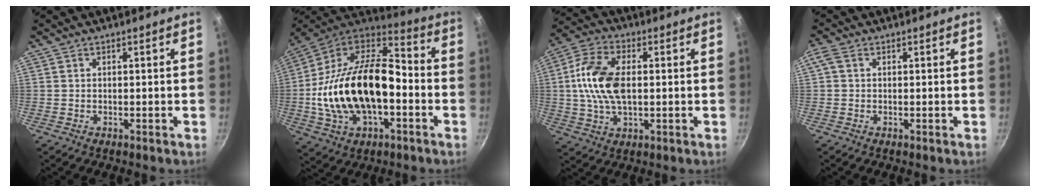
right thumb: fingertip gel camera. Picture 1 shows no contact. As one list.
[{"total": 27.1, "force": [-3.9, 15.5, 21.9], "torque": [-0.401, 0.049, -0.073]}, {"total": 12.9, "force": [0.8, 7.4, 10.6], "torque": [-0.203, 0.018, 0.009]}, {"total": 2.2, "force": [0.5, 1.5, 1.4], "torque": [-0.036, 0.010, 0.007]}]